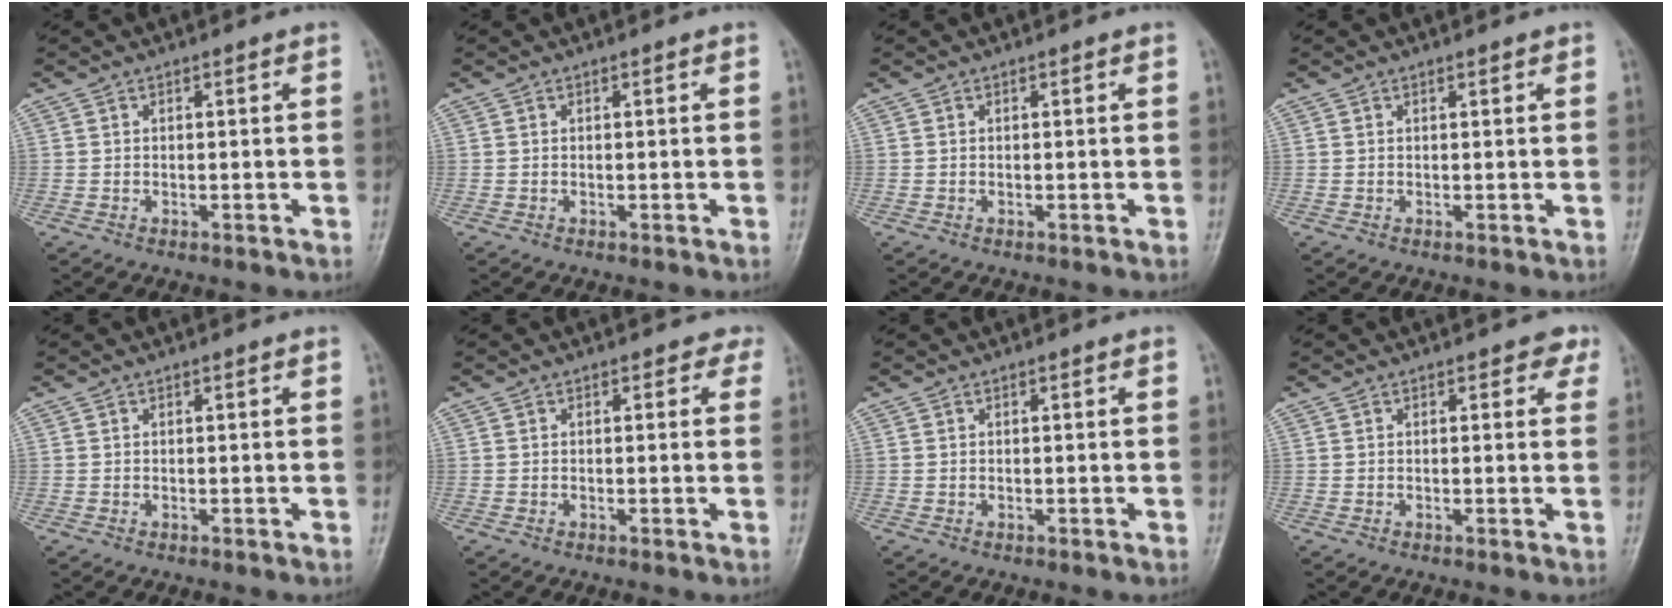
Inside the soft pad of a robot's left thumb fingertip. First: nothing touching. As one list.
[{"total": 0.0}, {"total": 0.0}, {"total": 0.6, "force": [0.5, 0.1, 0.3], "torque": [-0.006, -0.003, 0.007]}, {"total": 0.0}, {"total": 1.8, "force": [1.2, 1.3, 0.2], "torque": [0.019, -0.006, -0.003]}, {"total": 0.0}, {"total": 2.3, "force": [1.5, 1.4, 1.0], "torque": [0.014, -0.005, 0.007]}]